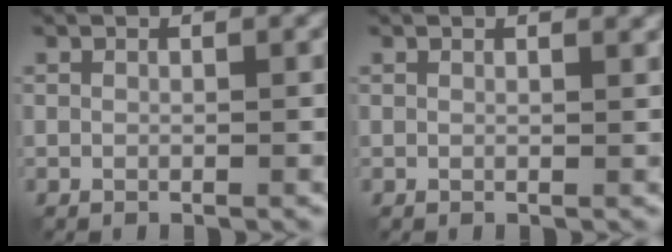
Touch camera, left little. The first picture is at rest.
{"total": 1.3, "force": [1.1, 0.3, 0.5], "torque": [-0.006, 0.001, 0.010]}